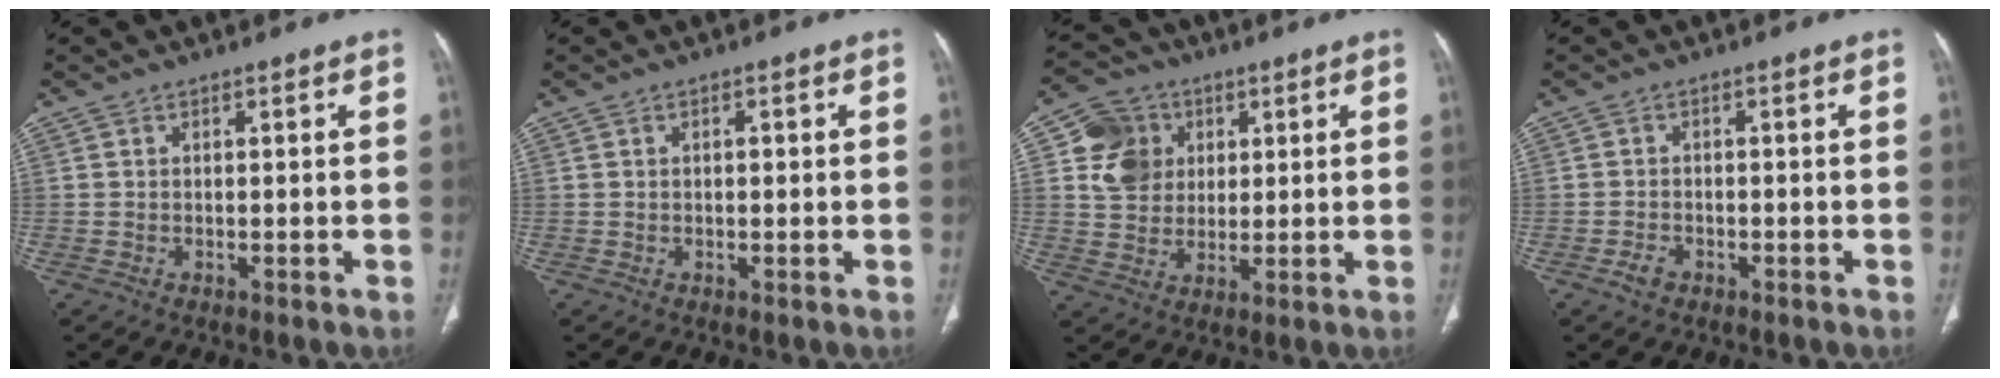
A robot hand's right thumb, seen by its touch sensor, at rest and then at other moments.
{"total": 1.2, "force": [0.2, 0.6, 1.0], "torque": [-0.019, 0.004, 0.004]}
{"total": 9.7, "force": [2.8, 8.5, 3.6], "torque": [-0.036, -0.003, 0.052]}
{"total": 2.1, "force": [-1.2, 1.4, 1.0], "torque": [-0.019, 0.009, -0.018]}